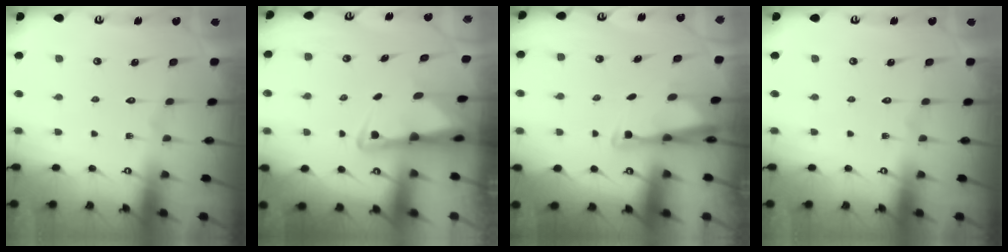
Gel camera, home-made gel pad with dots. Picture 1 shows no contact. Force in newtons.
{"total": 3.3, "press": 3.2, "slide": 0.7}
{"total": 2.7, "press": 2.6, "slide": 0.8}
{"total": 0.0}